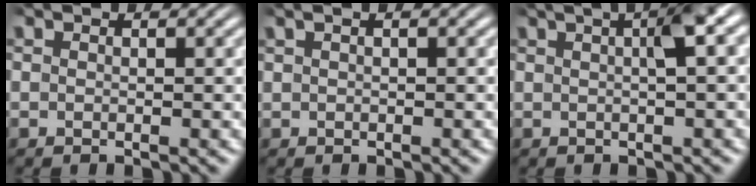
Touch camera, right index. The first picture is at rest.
{"total": 1.2, "force": [0.7, 0.2, 1.0], "torque": [-0.007, 0.015, 0.006]}
{"total": 5.4, "force": [2.0, 1.4, 4.8], "torque": [-0.063, 0.023, 0.020]}